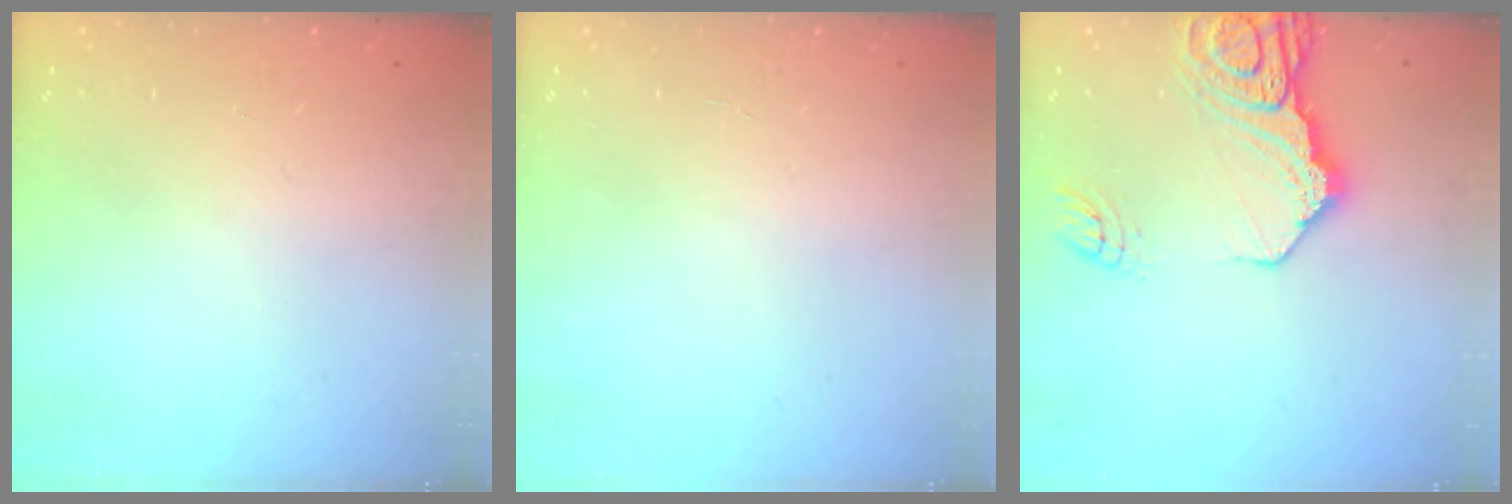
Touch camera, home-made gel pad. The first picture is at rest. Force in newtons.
{"total": 0.9, "press": 0.9, "slide": 0.1}
{"total": 18.1, "press": 17.9, "slide": 2.1}